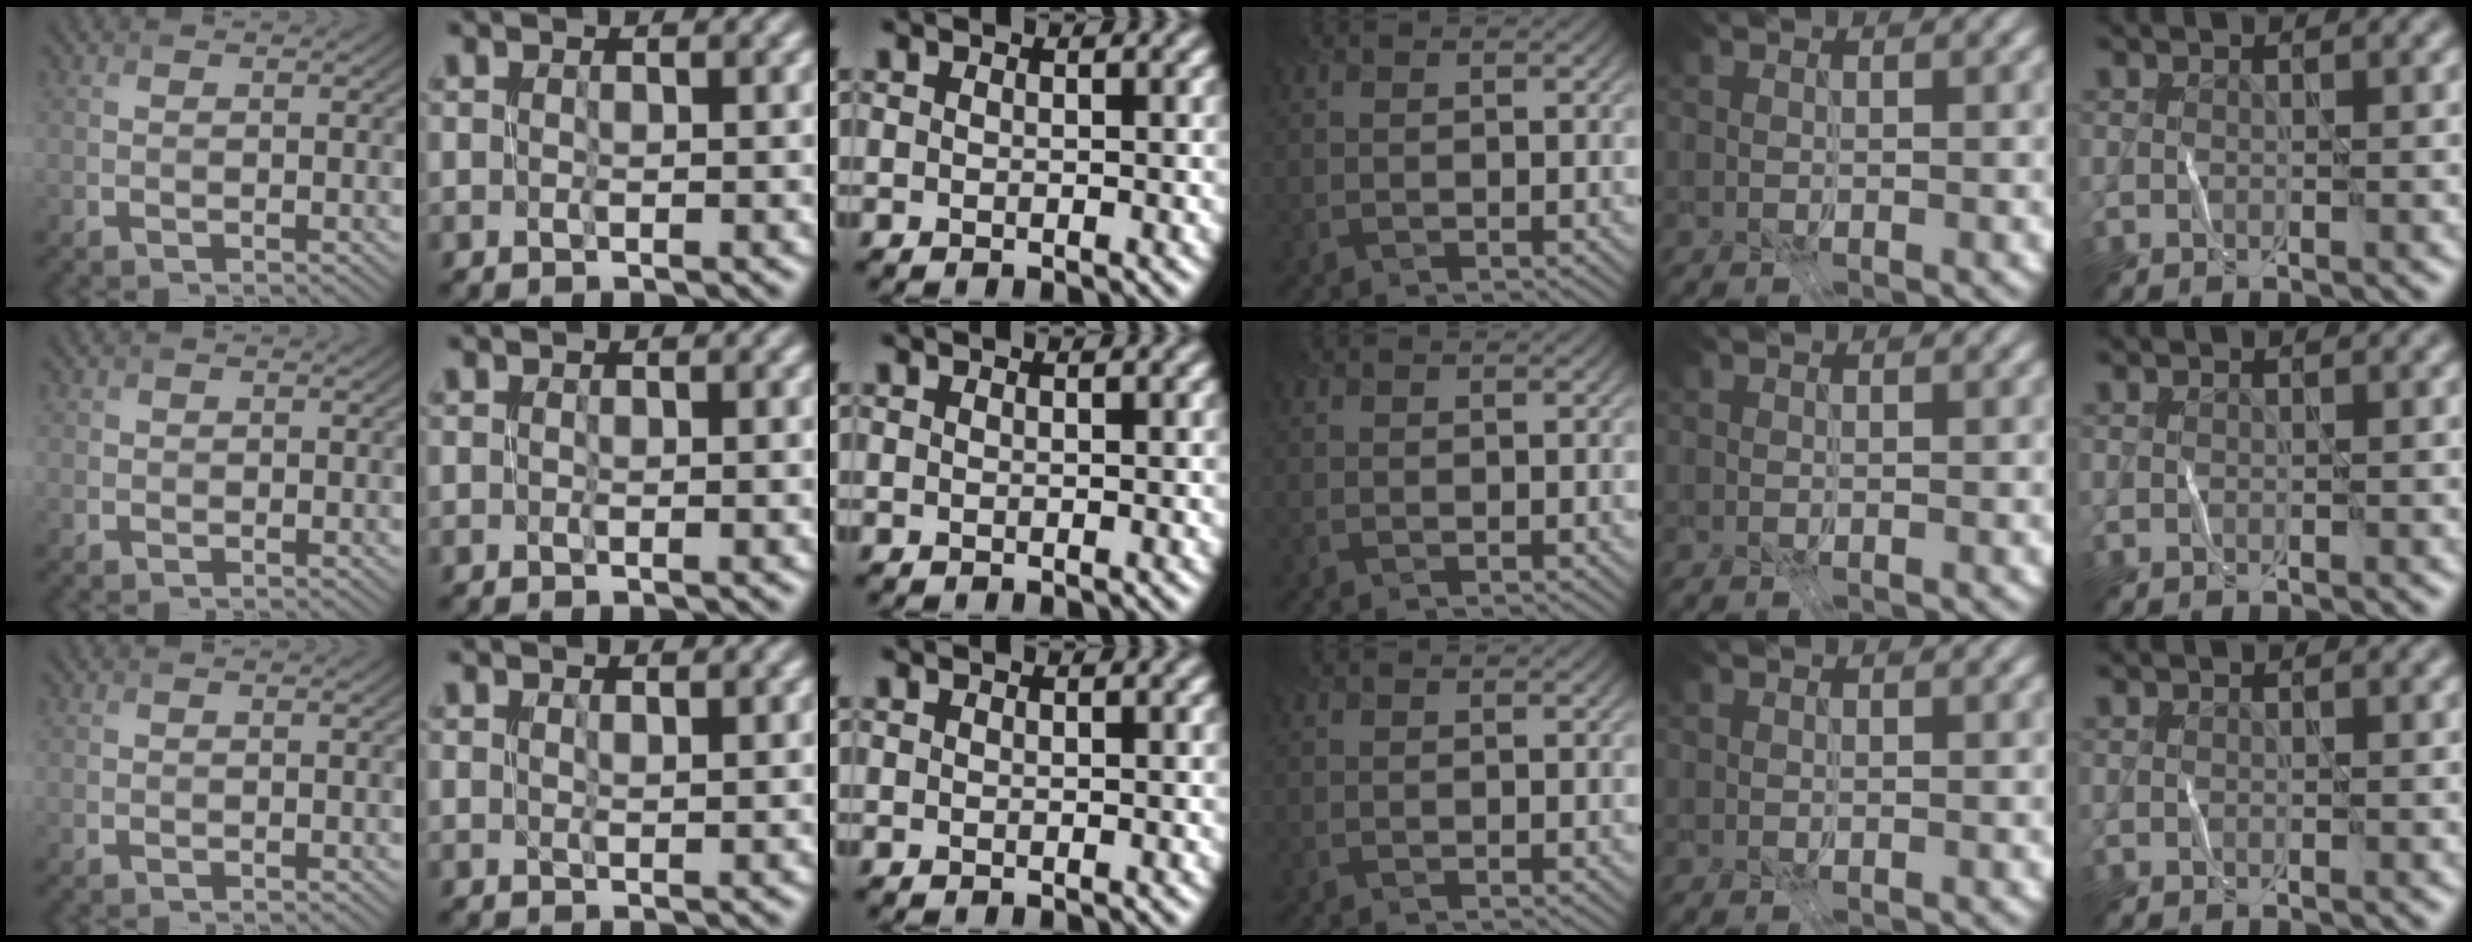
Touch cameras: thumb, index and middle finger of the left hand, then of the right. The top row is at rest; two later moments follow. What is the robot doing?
{"motion": "fold", "object": "receipt paper"}